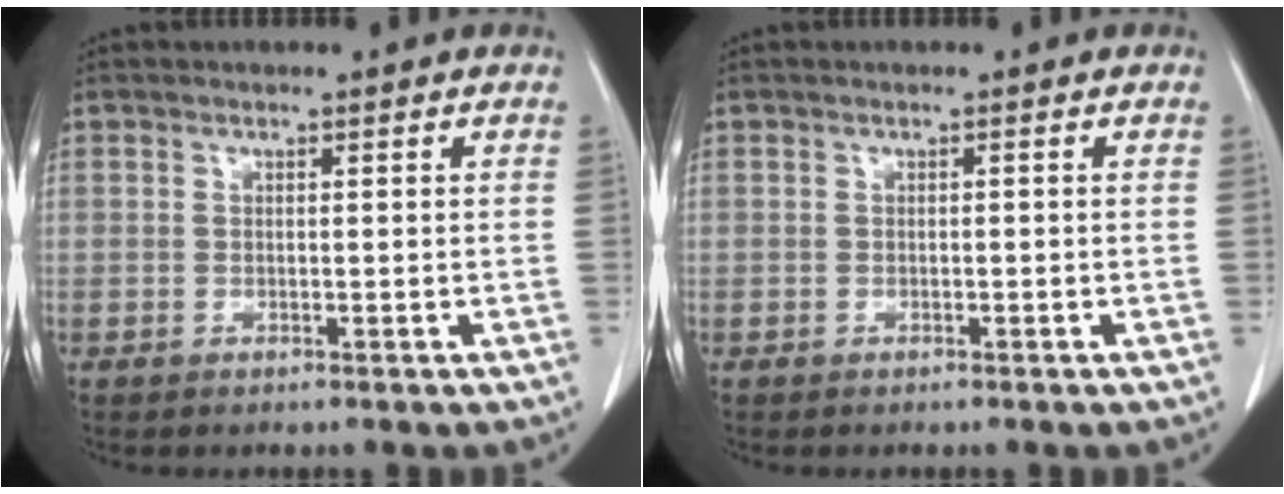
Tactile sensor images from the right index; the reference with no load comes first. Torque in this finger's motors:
{"motor_torque": [0.00, 0.00, 0.00, 0.00]}